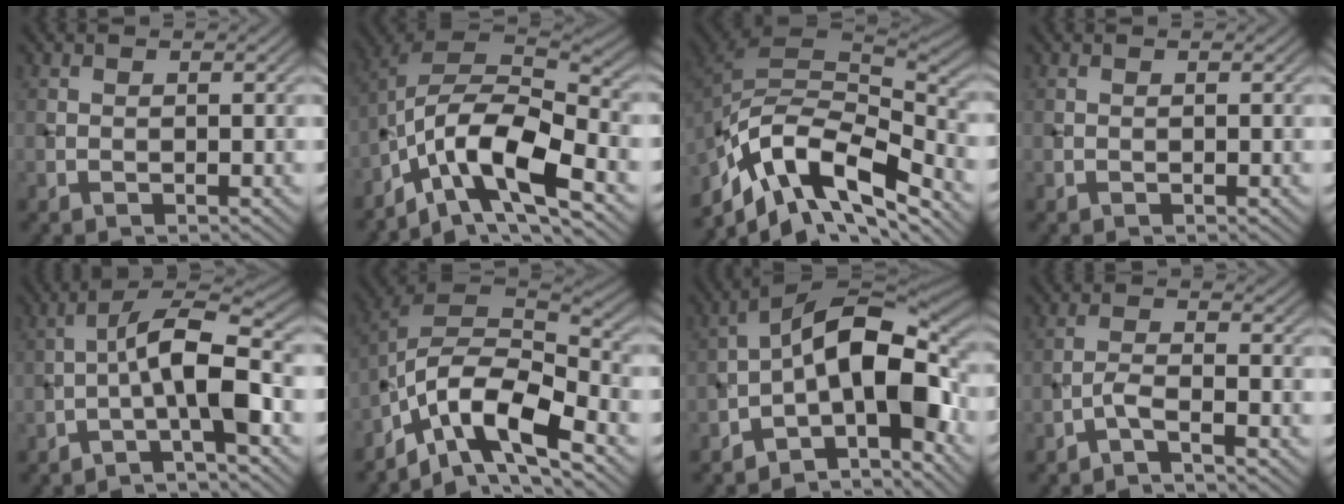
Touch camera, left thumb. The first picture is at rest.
{"total": 13.1, "force": [-7.2, 4.4, 10.0], "torque": [-0.188, 0.002, -0.143]}
{"total": 13.7, "force": [-7.3, 6.6, 9.5], "torque": [-0.205, 0.002, -0.131]}
{"total": 0.0}
{"total": 7.9, "force": [-2.4, 1.7, 7.3], "torque": [-0.117, 0.024, -0.057]}
{"total": 12.4, "force": [-7.8, 4.2, 8.7], "torque": [-0.165, 0.002, -0.156]}
{"total": 12.6, "force": [-4.3, 5.4, 10.6], "torque": [-0.145, 0.010, -0.085]}
{"total": 2.5, "force": [-1.8, 0.2, 1.7], "torque": [-0.035, 0.006, -0.048]}